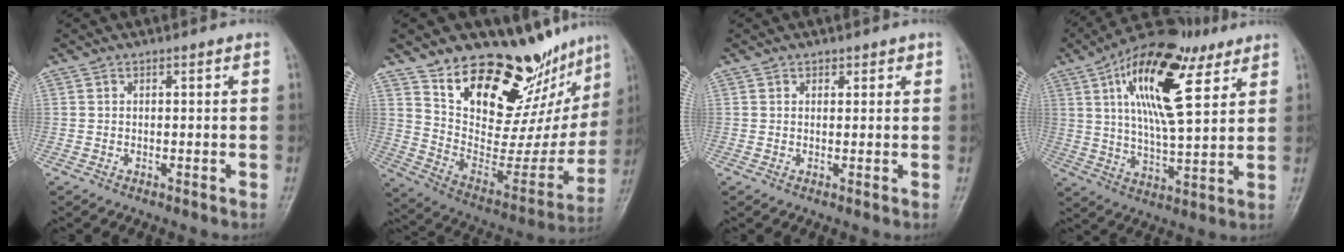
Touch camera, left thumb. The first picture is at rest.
{"total": 24.6, "force": [18.2, 11.0, 12.4], "torque": [-0.127, -0.111, 0.288]}
{"total": 1.5, "force": [0.9, 1.1, 0.3], "torque": [0.013, -0.004, 0.009]}
{"total": 20.4, "force": [8.8, 7.9, 16.6], "torque": [-0.259, -0.018, 0.144]}